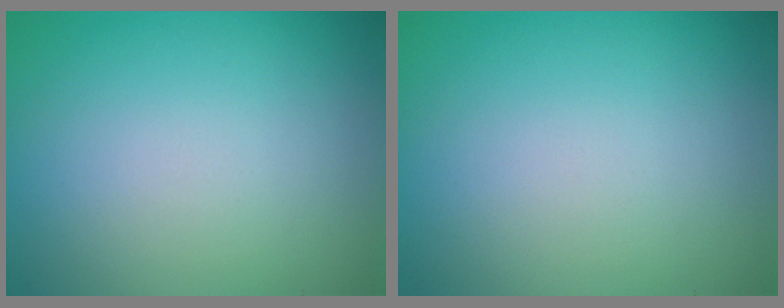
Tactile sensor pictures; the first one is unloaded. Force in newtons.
{"total": 0.0}